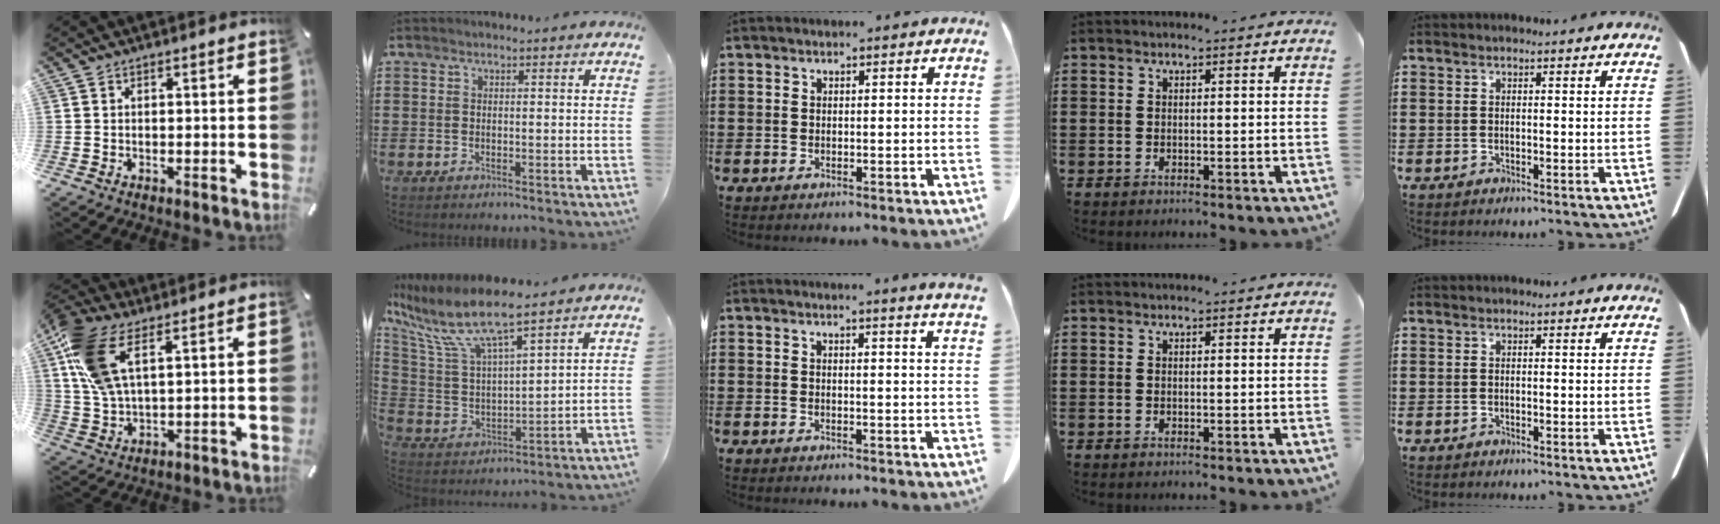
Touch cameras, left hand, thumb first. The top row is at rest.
{"thumb": {"total": 12.8, "force": [6.3, 6.0, 9.4], "torque": [-0.219, -0.013, 0.118]}, "index": {"total": 9.4, "force": [7.7, 1.2, 5.3], "torque": [-0.143, -0.047, 0.128]}, "middle": {"total": 2.3, "force": [2.1, -1.0, 0.4], "torque": [-0.009, -0.011, 0.040]}}